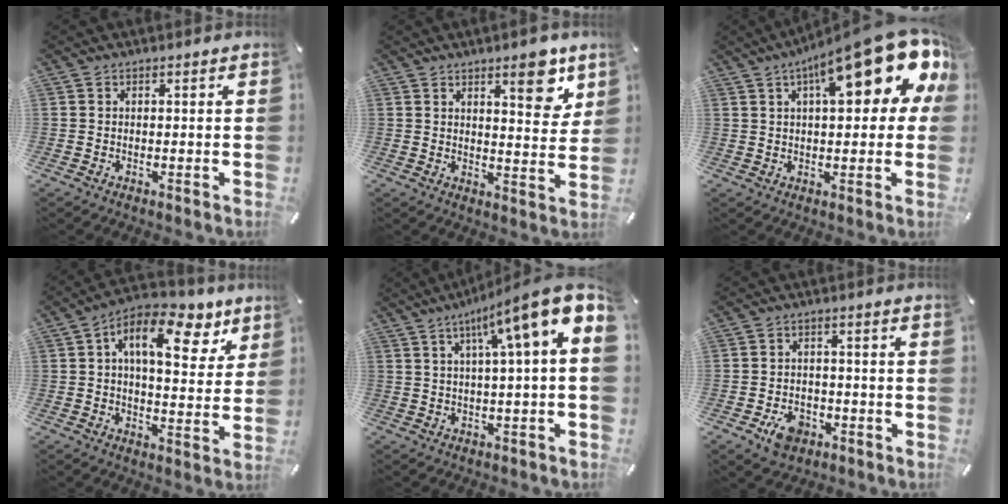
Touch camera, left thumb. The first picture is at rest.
{"total": 9.1, "force": [5.8, 3.4, 6.1], "torque": [-0.062, -0.040, 0.090]}
{"total": 22.5, "force": [10.2, 7.5, 18.6], "torque": [-0.262, -0.051, 0.160]}
{"total": 14.8, "force": [6.5, 7.6, 10.9], "torque": [-0.163, -0.022, 0.104]}
{"total": 12.8, "force": [5.6, 0.8, 11.4], "torque": [-0.180, -0.048, 0.082]}
{"total": 6.2, "force": [-3.0, 4.5, 3.0], "torque": [-0.048, 0.014, -0.054]}